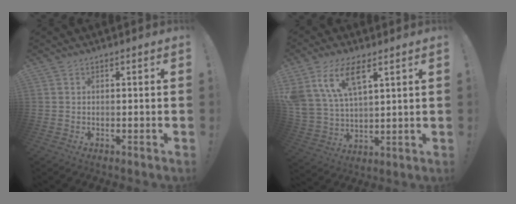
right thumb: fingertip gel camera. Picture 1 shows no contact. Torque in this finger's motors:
{"motor_torque": [0.93, 1.07, 0.40, 0.18, 0.49]}